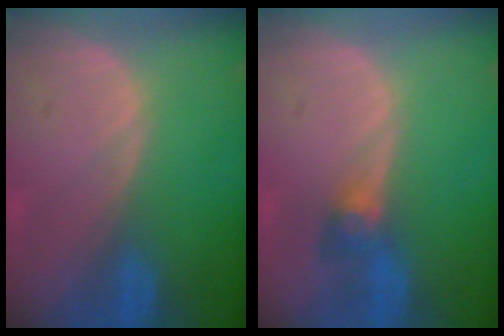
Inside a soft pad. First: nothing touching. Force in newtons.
{"total": 3.1, "press": 2.7, "slide": 1.5}